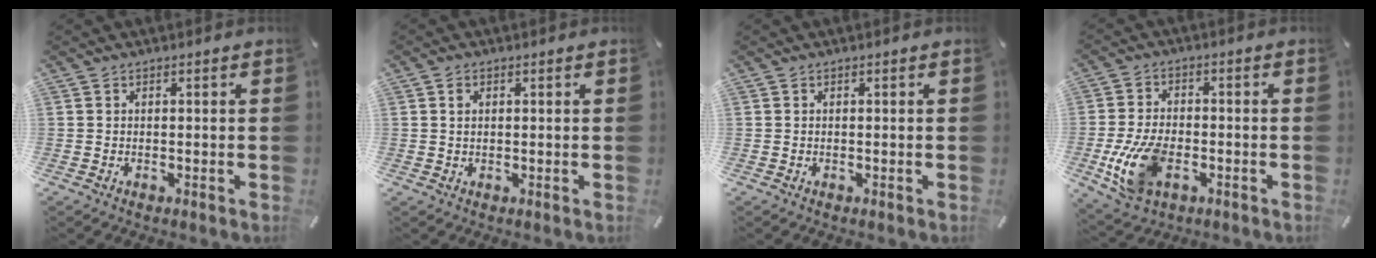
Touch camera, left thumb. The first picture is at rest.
{"total": 1.5, "force": [0.5, 1.0, 1.0], "torque": [-0.024, 0.004, 0.008]}
{"total": 0.0}
{"total": 12.4, "force": [-3.6, 7.7, 9.0], "torque": [-0.195, 0.003, -0.060]}